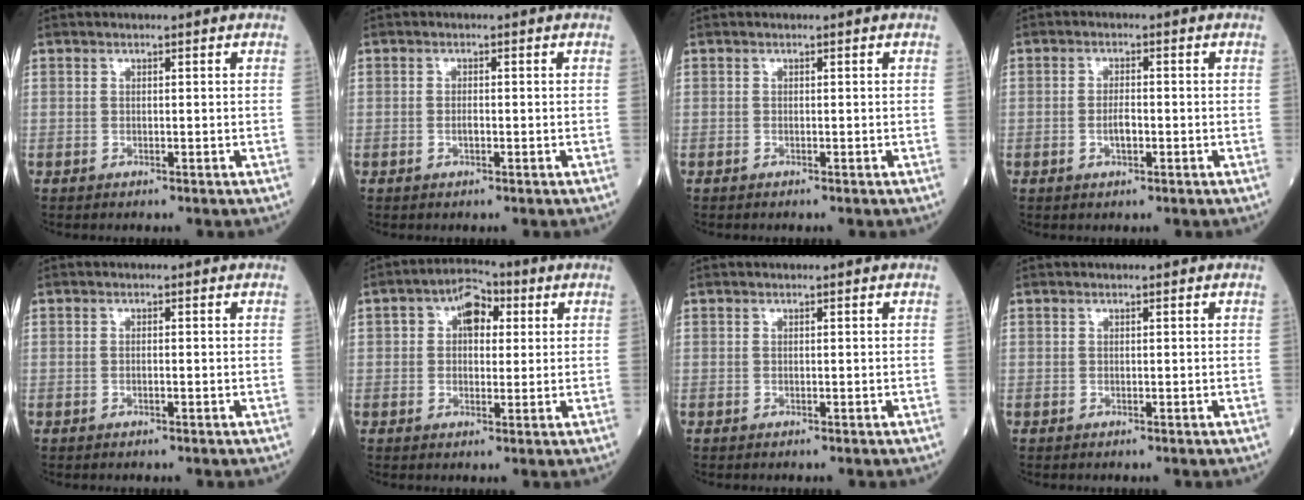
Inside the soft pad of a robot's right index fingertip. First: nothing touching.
{"total": 1.1, "force": [-0.4, 0.3, 0.9], "torque": [-0.020, 0.000, -0.008]}
{"total": 0.0}
{"total": 1.8, "force": [-0.6, 0.6, 1.6], "torque": [-0.030, 0.002, -0.011]}
{"total": 0.8, "force": [-0.2, 0.2, 0.8], "torque": [-0.015, 0.001, -0.003]}
{"total": 6.2, "force": [1.7, 3.8, 4.6], "torque": [-0.074, 0.028, 0.024]}
{"total": 0.0}
{"total": 0.0}